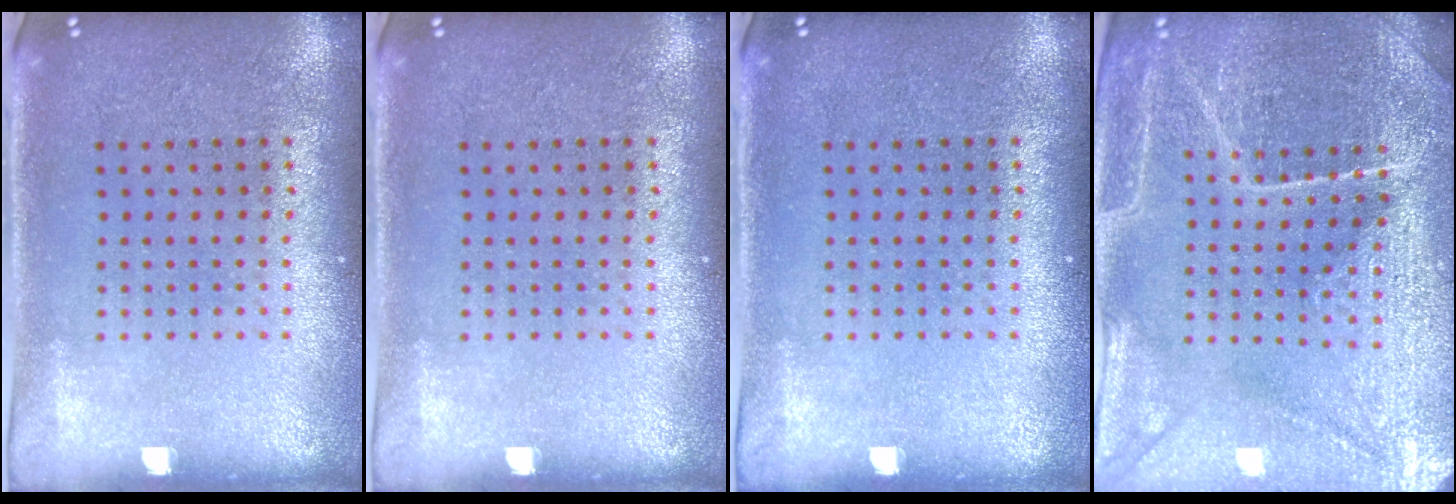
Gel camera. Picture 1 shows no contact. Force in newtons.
{"total": 0.0}
{"total": 0.0}
{"total": 4.3, "press": 4.2, "slide": 1.0}